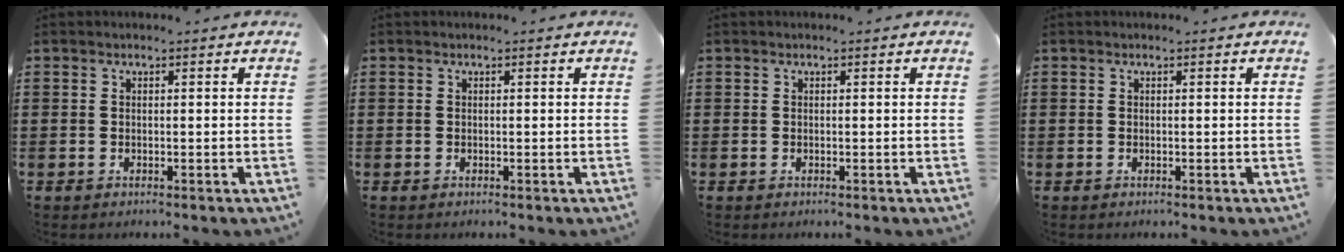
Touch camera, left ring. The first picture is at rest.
{"total": 0.0}
{"total": 0.0}
{"total": 0.0}